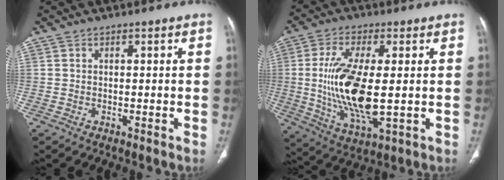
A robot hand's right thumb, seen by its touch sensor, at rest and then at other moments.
{"total": 16.1, "force": [-0.1, 6.0, 14.9], "torque": [-0.307, -0.018, 0.007]}